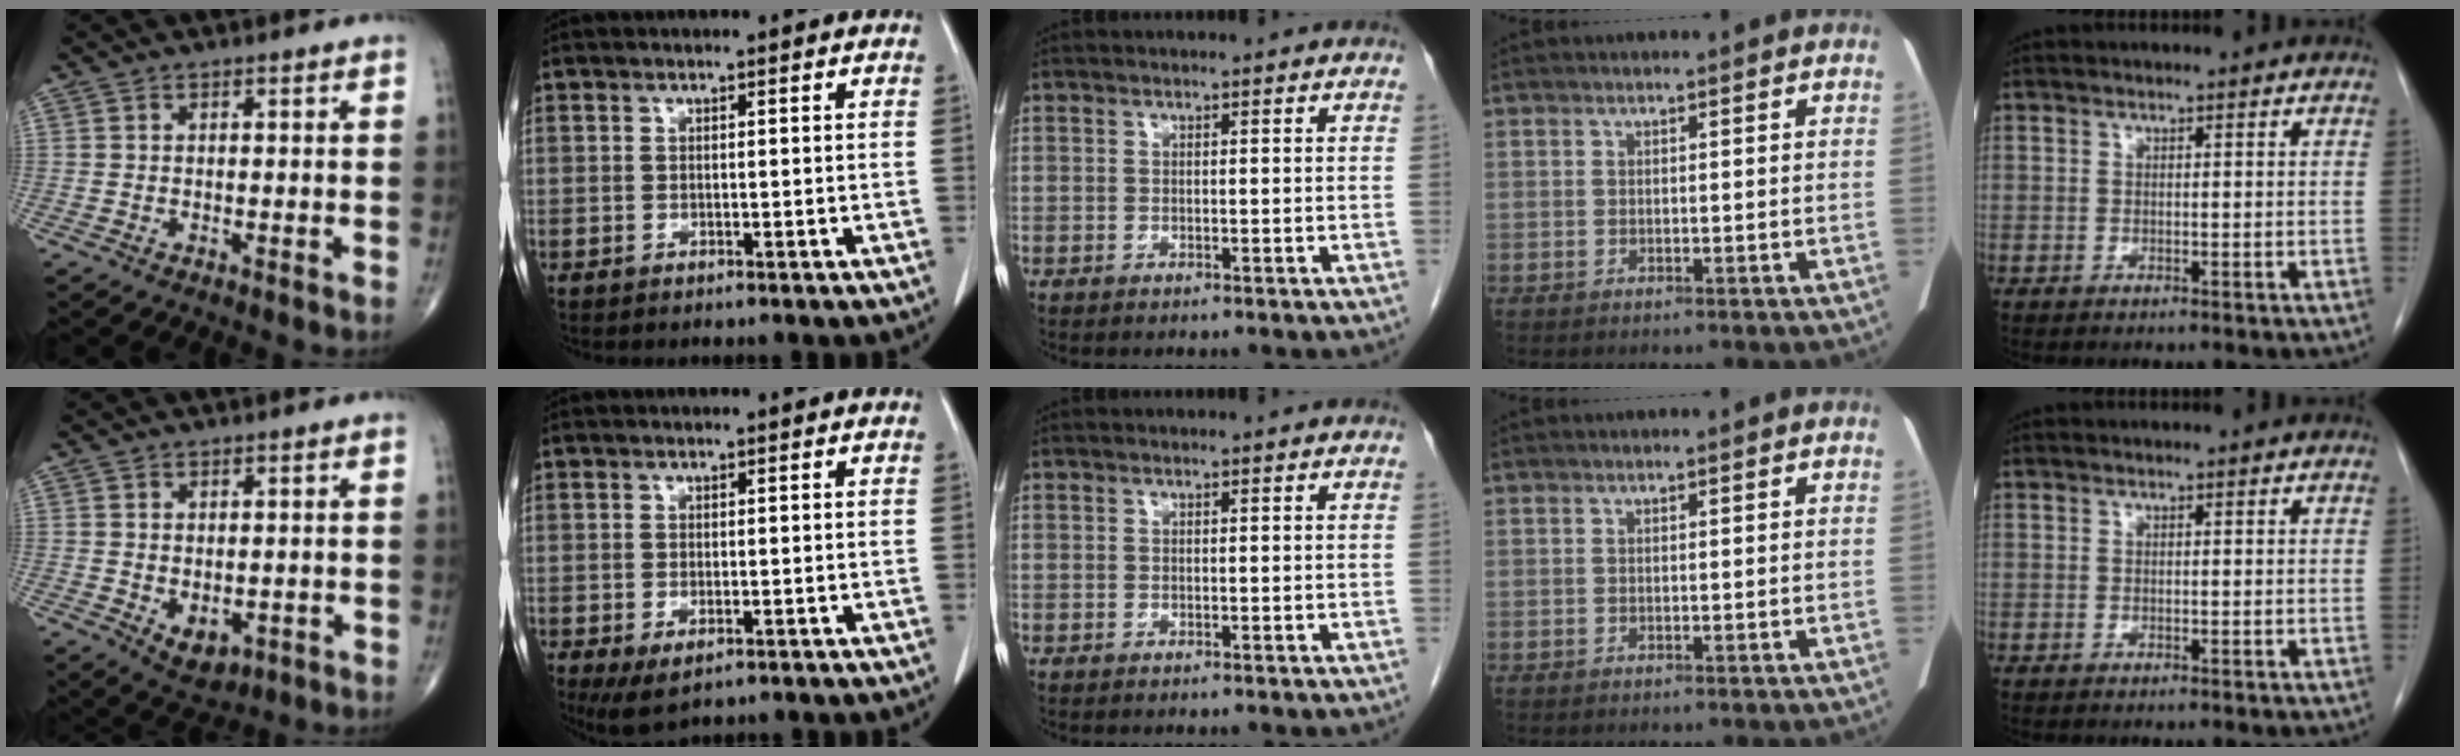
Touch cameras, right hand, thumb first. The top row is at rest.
{"thumb": {"total": 5.0, "force": [-1.0, 3.3, 3.6], "torque": [-0.039, -0.007, 0.002]}, "index": {"total": 4.3, "force": [-2.2, 2.0, 3.2], "torque": [-0.058, -0.011, -0.028]}}